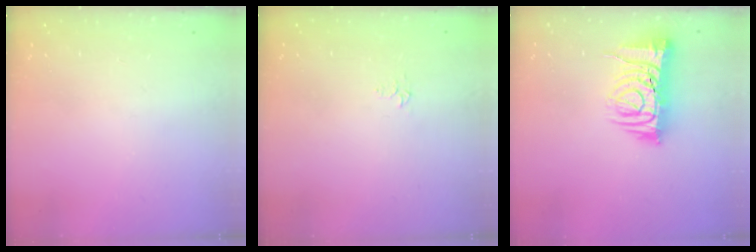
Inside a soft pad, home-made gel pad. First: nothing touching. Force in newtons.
{"total": 3.3, "press": 3.2, "slide": 0.4}
{"total": 10.1, "press": 10.0, "slide": 1.4}